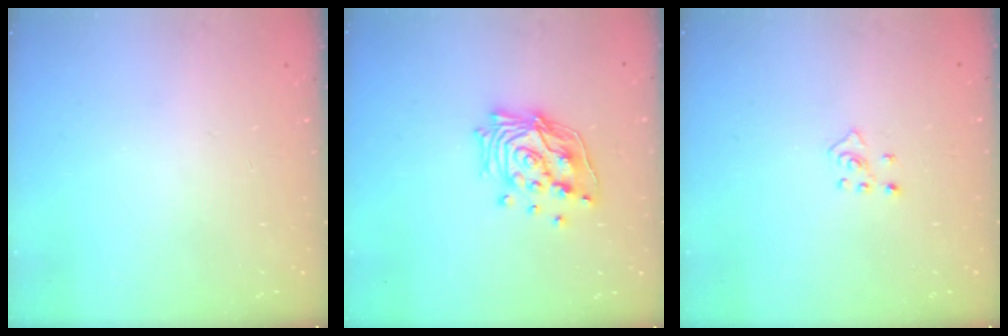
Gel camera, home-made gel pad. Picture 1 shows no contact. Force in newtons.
{"total": 15.4, "press": 15.2, "slide": 1.8}
{"total": 4.2, "press": 4.1, "slide": 0.7}